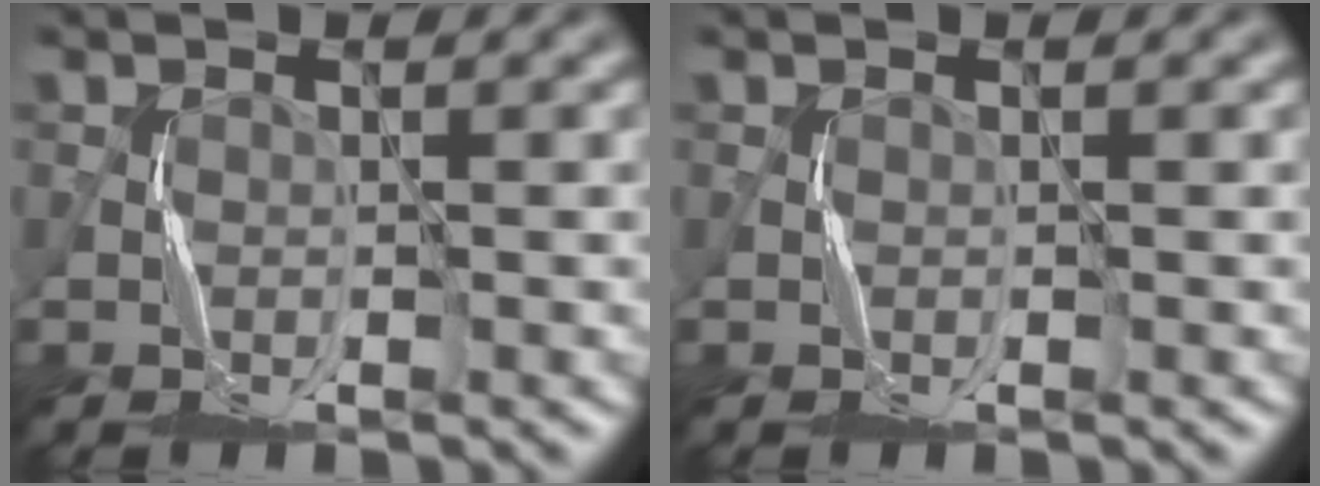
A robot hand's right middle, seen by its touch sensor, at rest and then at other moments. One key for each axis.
{"total": 0.0}